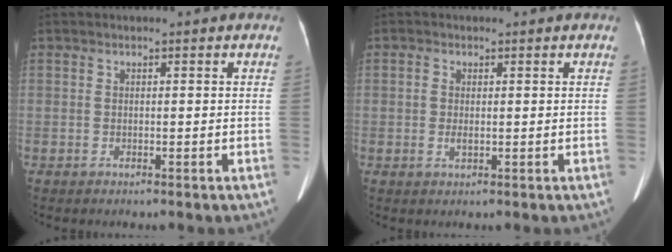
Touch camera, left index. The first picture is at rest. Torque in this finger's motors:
{"motor_torque": [0.12, -0.05, 0.18, 0.02]}